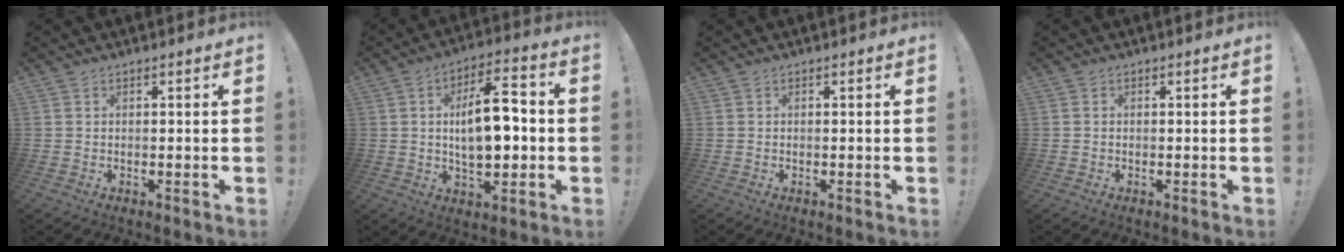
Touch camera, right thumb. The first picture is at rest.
{"total": 15.1, "force": [-0.1, 7.3, 13.2], "torque": [-0.203, 0.010, -0.003]}
{"total": 0.0}
{"total": 0.0}